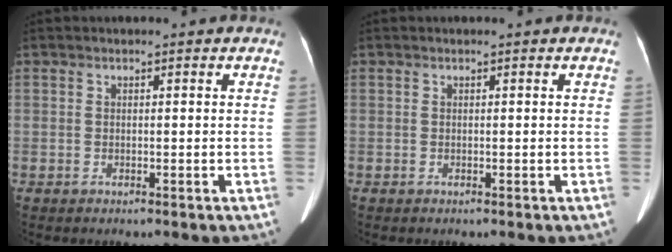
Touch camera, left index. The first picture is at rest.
{"total": 0.0}